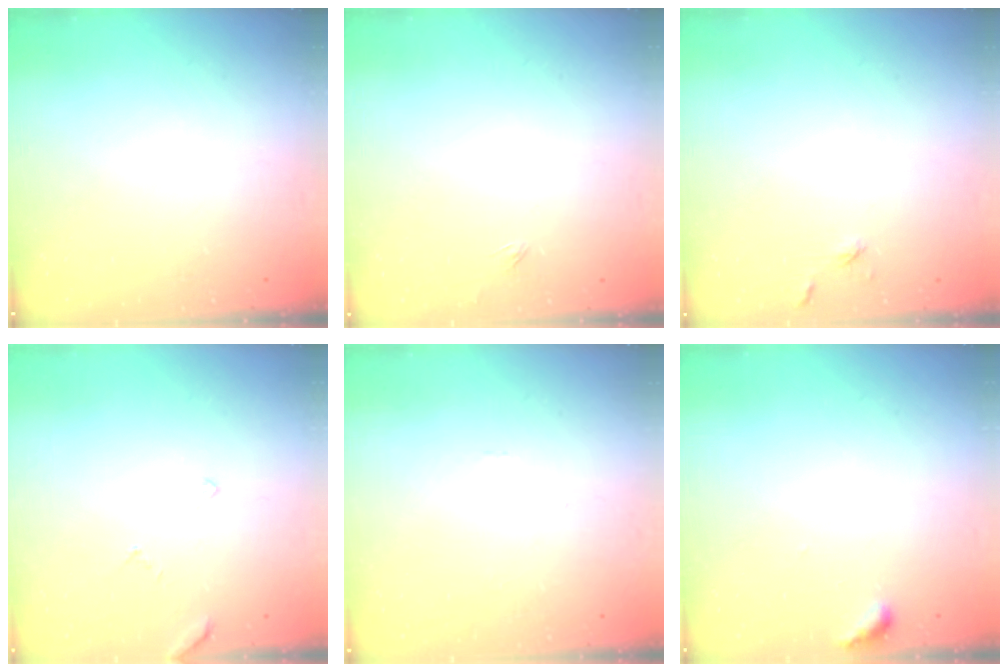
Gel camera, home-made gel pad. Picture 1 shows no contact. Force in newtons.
{"total": 1.8, "press": 1.7, "slide": 0.3}
{"total": 3.2, "press": 3.2, "slide": 0.4}
{"total": 3.1, "press": 3.1, "slide": 0.2}
{"total": 0.0}
{"total": 2.9, "press": 2.9, "slide": 0.3}